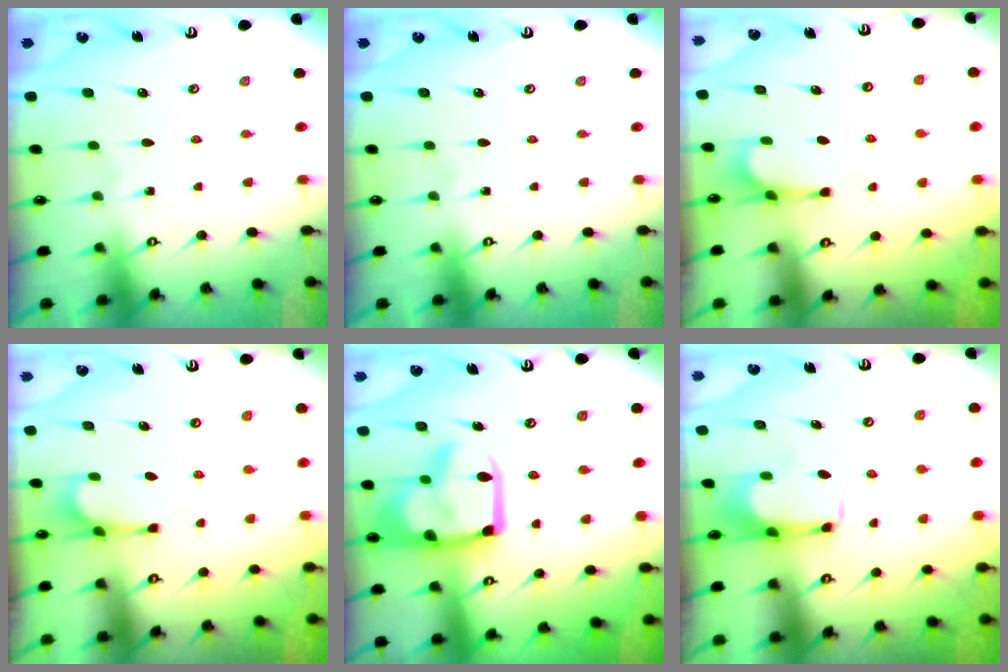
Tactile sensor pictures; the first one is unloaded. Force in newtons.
{"total": 0.0}
{"total": 2.0, "press": 1.9, "slide": 0.6}
{"total": 2.0, "press": 1.9, "slide": 0.6}
{"total": 18.7, "press": 18.6, "slide": 2.1}
{"total": 2.0, "press": 1.9, "slide": 0.4}